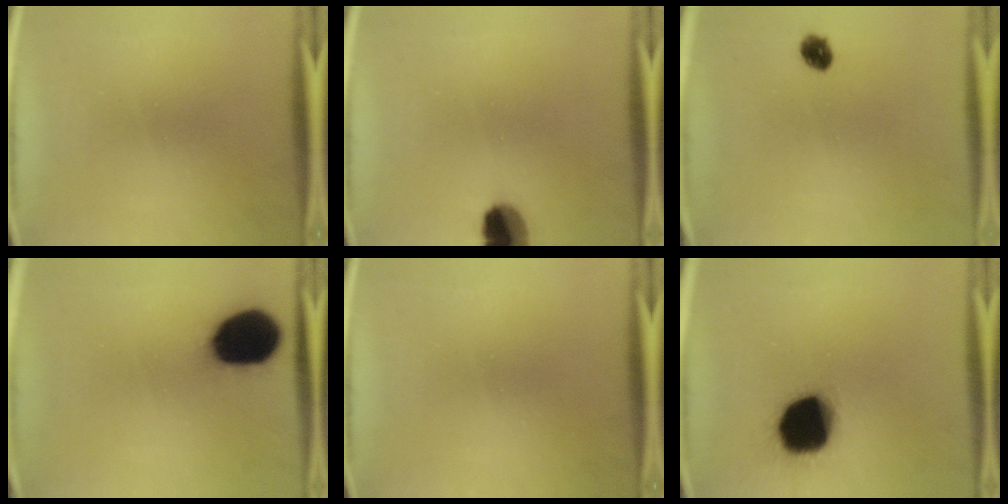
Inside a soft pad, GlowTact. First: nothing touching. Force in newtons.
{"total": 6.5}
{"total": 3.2}
{"total": 18.8}
{"total": 0.0}
{"total": 19.7}